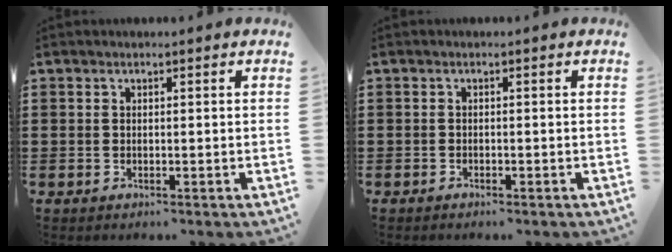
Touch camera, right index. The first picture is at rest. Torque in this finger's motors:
{"motor_torque": [0.54, -0.45, 0.04, 0.03]}